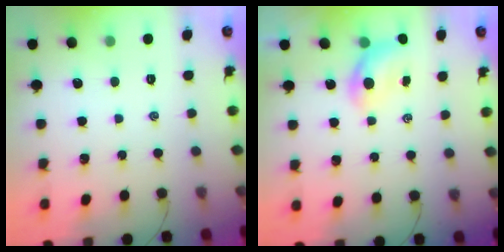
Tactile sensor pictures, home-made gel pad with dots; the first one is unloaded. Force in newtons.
{"total": 4.8, "press": 4.8, "slide": 0.6}